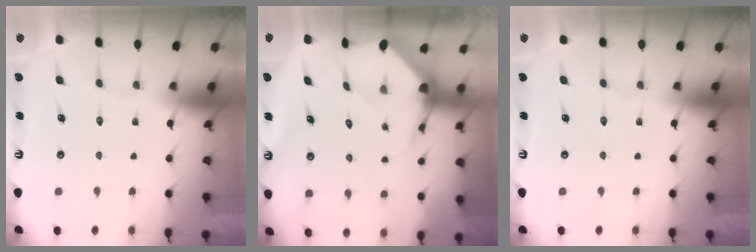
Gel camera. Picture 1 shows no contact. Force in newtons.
{"total": 3.6, "press": 3.6, "slide": 0.5}
{"total": 0.0}